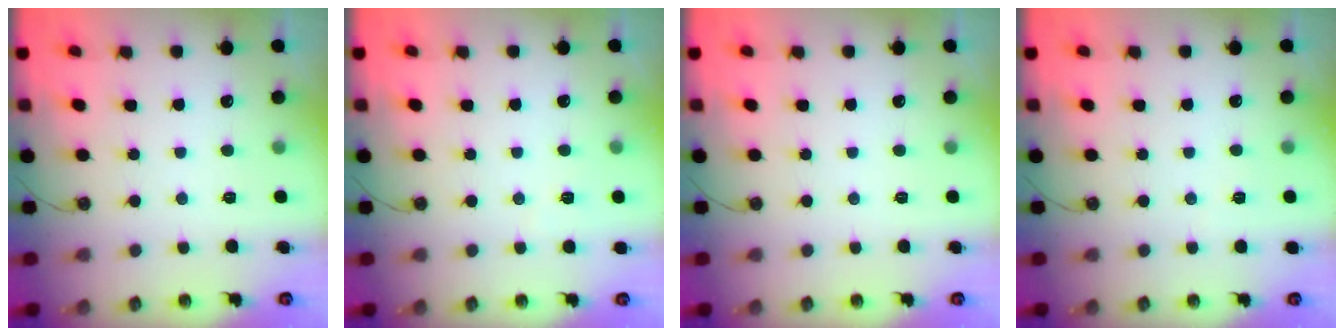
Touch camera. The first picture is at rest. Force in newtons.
{"total": 2.3, "press": 2.2, "slide": 0.5}
{"total": 0.0}
{"total": 2.5, "press": 1.1, "slide": 2.2}